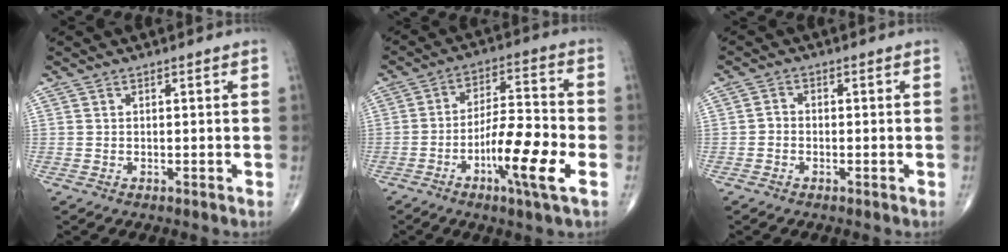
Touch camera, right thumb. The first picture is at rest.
{"total": 12.9, "force": [-4.8, 2.2, 11.8], "torque": [-0.206, 0.024, -0.084]}
{"total": 1.5, "force": [-0.6, 1.2, 0.7], "torque": [-0.004, 0.006, -0.017]}